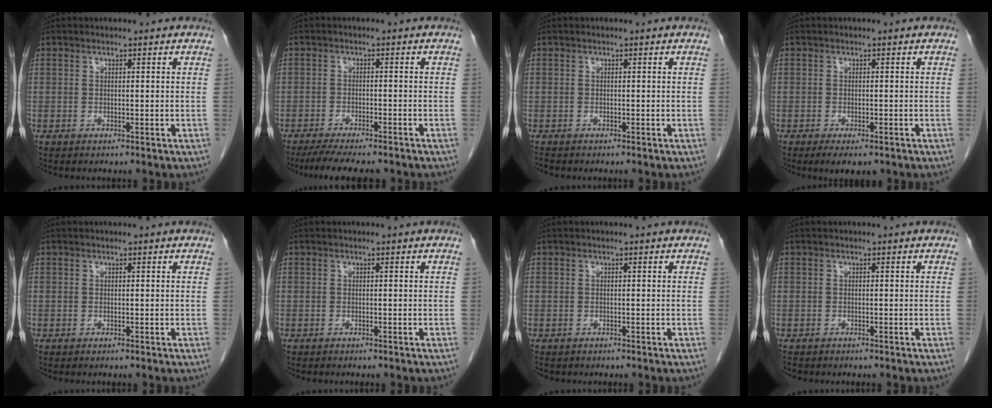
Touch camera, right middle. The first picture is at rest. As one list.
[{"total": 9.1, "force": [-7.8, 1.7, 4.4], "torque": [-0.058, -0.012, -0.118]}, {"total": 0.5, "force": [-0.5, 0.1, 0.1], "torque": [-0.009, -0.002, -0.012]}, {"total": 4.1, "force": [-2.7, 1.5, 2.6], "torque": [-0.034, -0.006, -0.037]}, {"total": 0.0}, {"total": 0.0}, {"total": 0.7, "force": [-0.5, 0.5, 0.1], "torque": [-0.010, 0.003, -0.005]}, {"total": 0.7, "force": [-0.6, 0.4, 0.1], "torque": [-0.010, 0.000, -0.010]}]